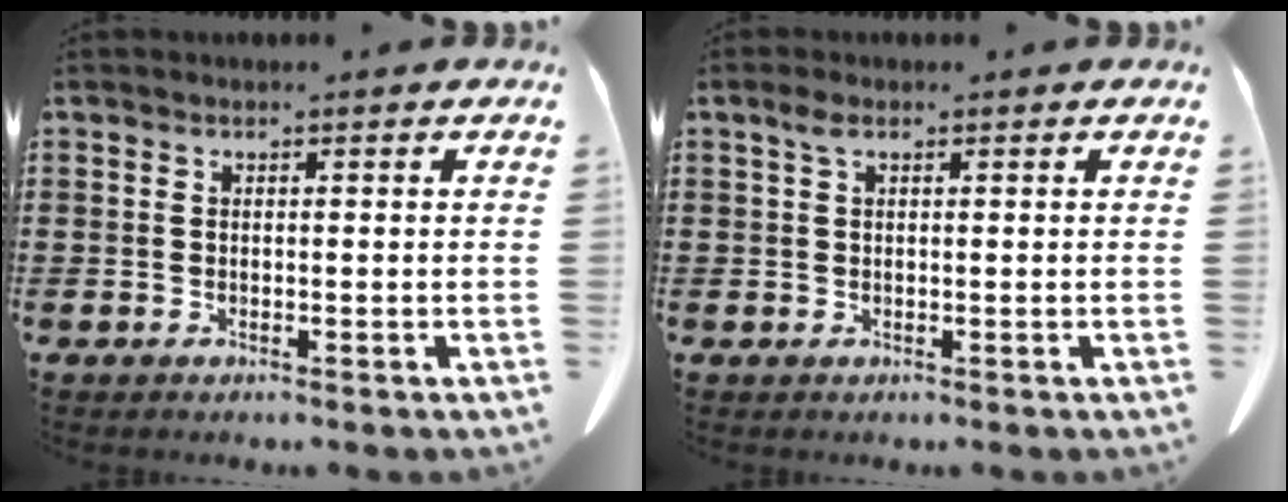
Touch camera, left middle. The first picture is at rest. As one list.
[{"total": 1.5, "force": [0.6, 0.7, 1.2], "torque": [-0.027, 0.005, 0.010]}]